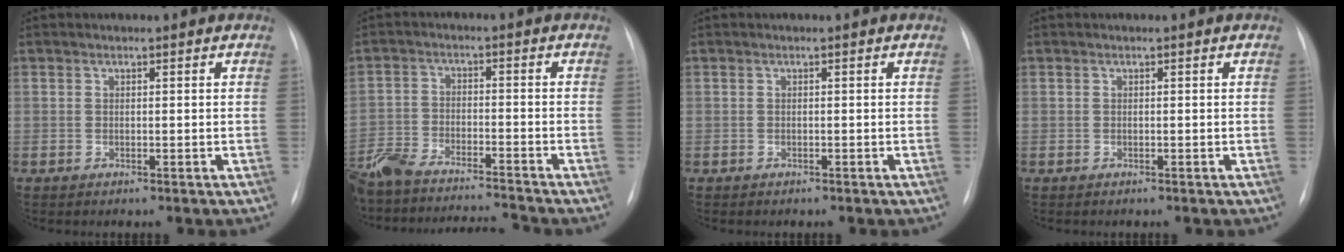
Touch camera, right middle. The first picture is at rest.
{"total": 14.5, "force": [-13.6, 0.9, 5.1], "torque": [-0.099, 0.006, -0.224]}
{"total": 0.0}
{"total": 0.0}